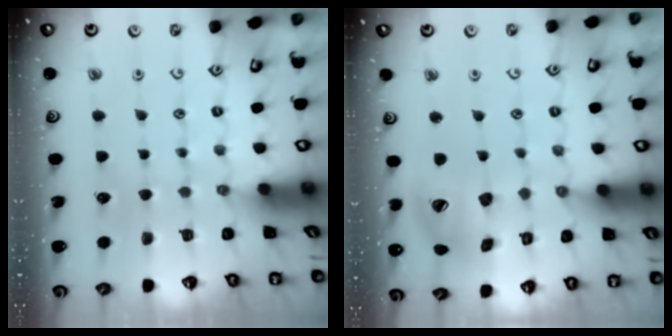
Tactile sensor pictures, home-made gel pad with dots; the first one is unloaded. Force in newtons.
{"total": 15.8, "press": 15.6, "slide": 2.4}